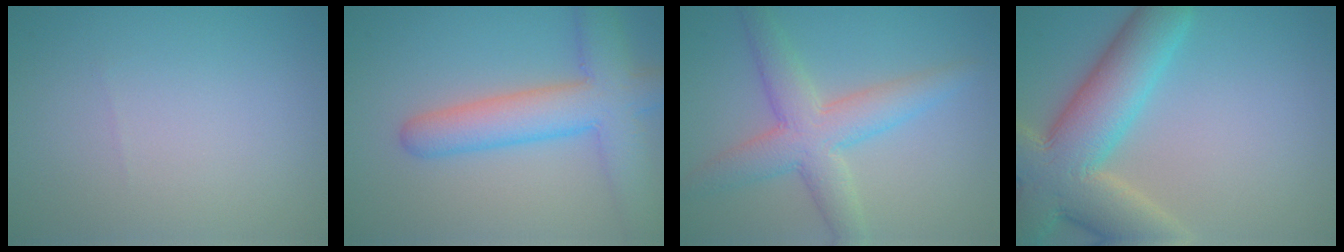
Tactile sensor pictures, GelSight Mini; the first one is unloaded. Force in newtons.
{"total": 7.1, "press": 7.1, "slide": 0.2}
{"total": 5.4, "press": 5.4, "slide": 0.2}
{"total": 10.5, "press": 10.5, "slide": 0.7}